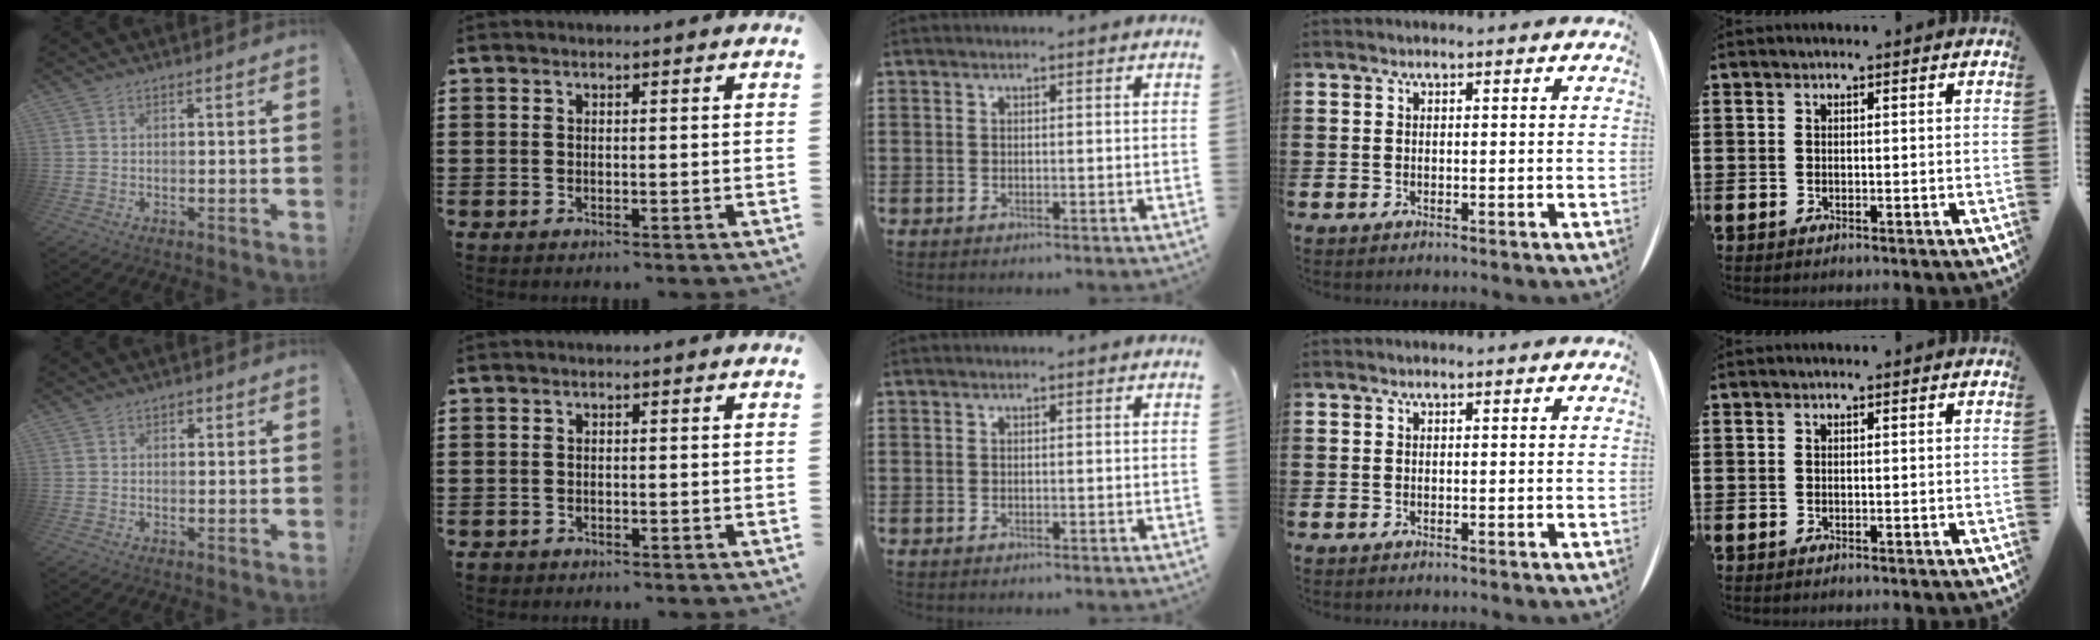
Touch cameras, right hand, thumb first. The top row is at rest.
{"thumb": {"total": 1.1, "force": [0.4, 0.9, 0.4], "torque": [0.000, 0.000, 0.005]}, "index": {"total": 0.7, "force": [-0.6, 0.4, 0.0], "torque": [-0.003, 0.001, -0.014]}}